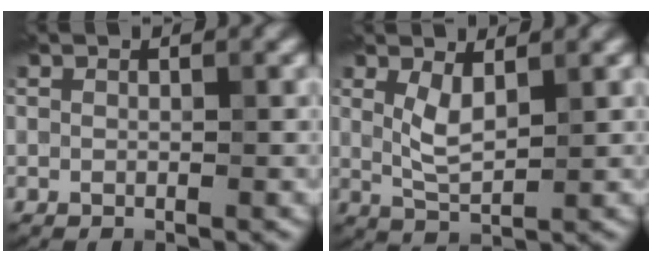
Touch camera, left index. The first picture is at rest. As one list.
[{"total": 2.7, "force": [1.2, 0.9, 2.2], "torque": [-0.052, -0.003, 0.027]}]